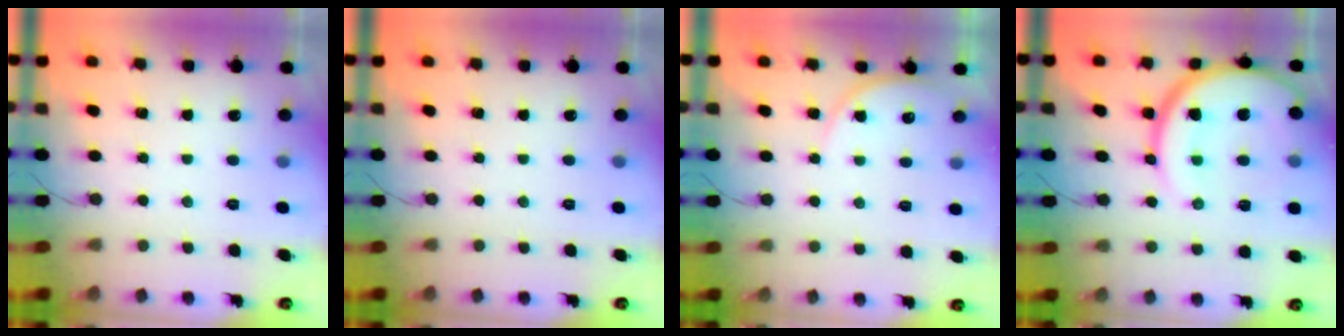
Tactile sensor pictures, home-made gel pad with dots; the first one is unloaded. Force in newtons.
{"total": 0.0}
{"total": 5.6, "press": 5.6, "slide": 0.4}
{"total": 18.7, "press": 18.6, "slide": 2.1}